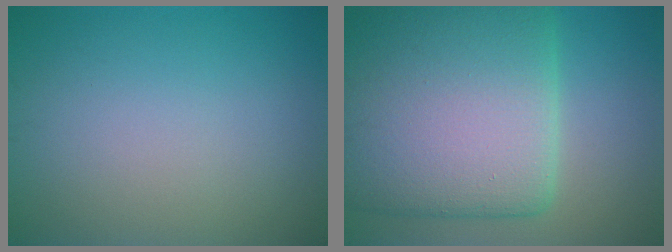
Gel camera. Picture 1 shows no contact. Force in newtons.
{"total": 15.4, "press": 15.4, "slide": 0.5}